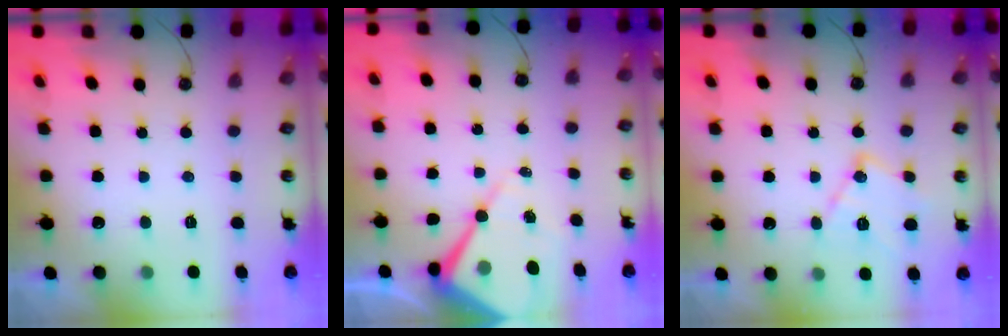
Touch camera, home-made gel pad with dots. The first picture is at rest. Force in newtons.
{"total": 12.6, "press": 12.6, "slide": 1.3}
{"total": 12.8, "press": 12.7, "slide": 0.8}